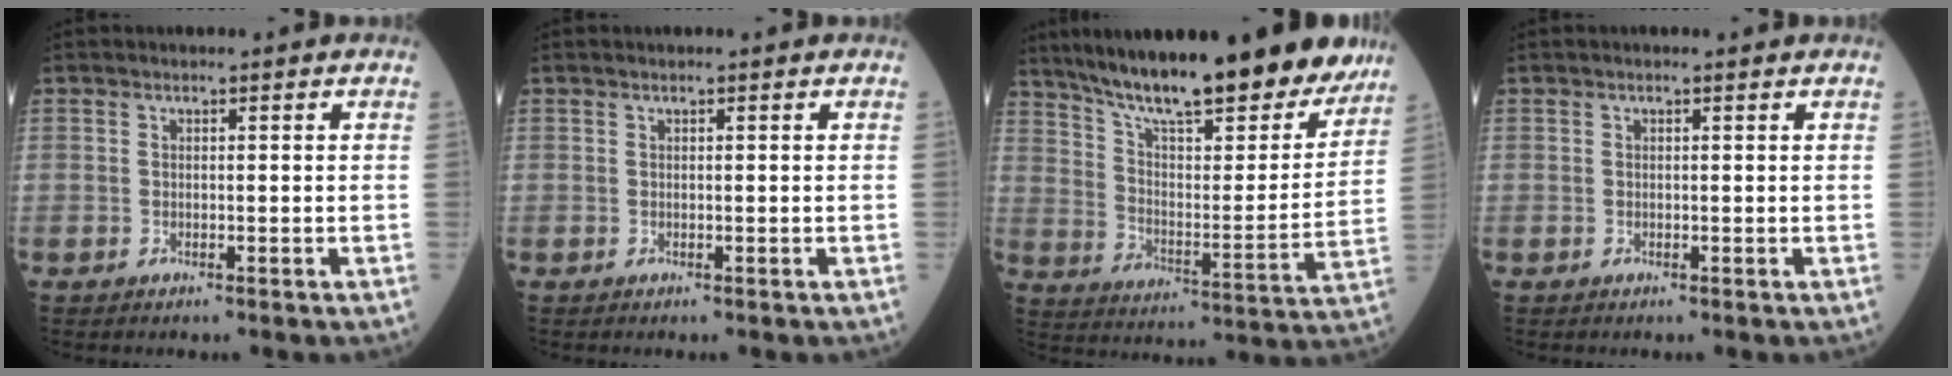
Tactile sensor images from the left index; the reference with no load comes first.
{"total": 0.0}
{"total": 26.3, "force": [21.8, 5.0, 13.9], "torque": [-0.218, -0.018, 0.311]}
{"total": 0.0}